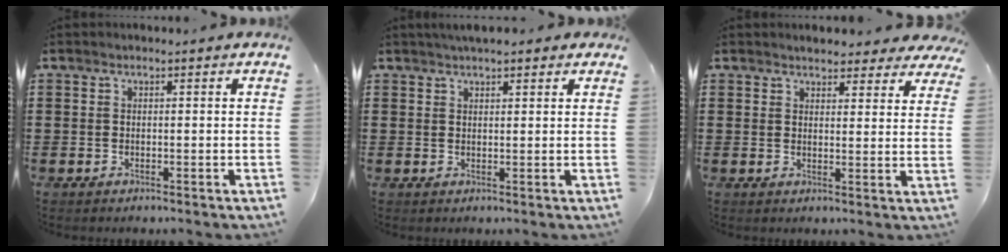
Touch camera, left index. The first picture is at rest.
{"total": 2.5, "force": [2.1, 0.8, 1.0], "torque": [-0.025, 0.006, 0.039]}
{"total": 3.5, "force": [3.3, 0.6, 0.8], "torque": [-0.018, -0.008, 0.061]}